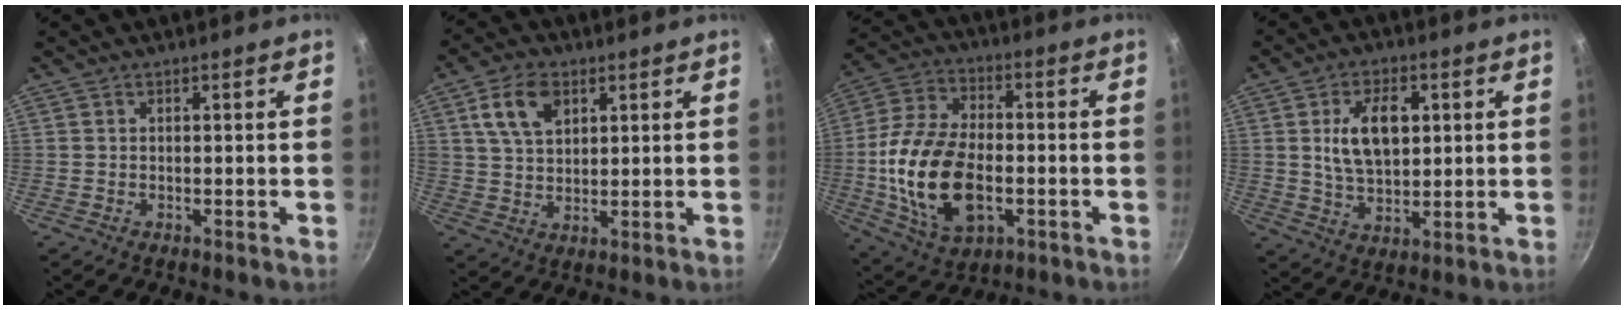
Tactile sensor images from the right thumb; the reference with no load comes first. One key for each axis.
{"total": 9.1, "fx": 3.8, "fy": 5.7, "fz": 5.9, "tx": -0.093, "ty": -0.004, "tz": 0.069}
{"total": 19.9, "fx": -3.3, "fy": 11.8, "fz": 15.7, "tx": -0.301, "ty": 0.019, "tz": -0.056}
{"total": 11.1, "fx": 2.3, "fy": 6.6, "fz": 8.6, "tx": -0.127, "ty": -0.006, "tz": 0.042}